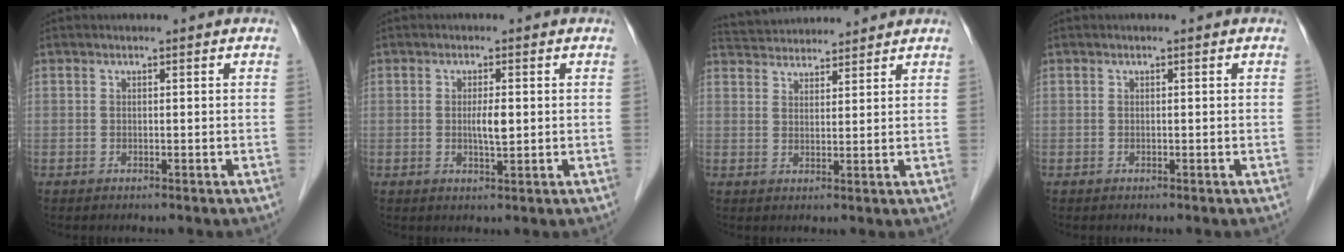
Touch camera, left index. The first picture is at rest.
{"total": 2.5, "force": [-0.1, 0.4, 2.4], "torque": [-0.045, -0.006, -0.001]}
{"total": 9.3, "force": [9.0, 1.6, 2.0], "torque": [-0.037, 0.031, 0.140]}
{"total": 0.0}